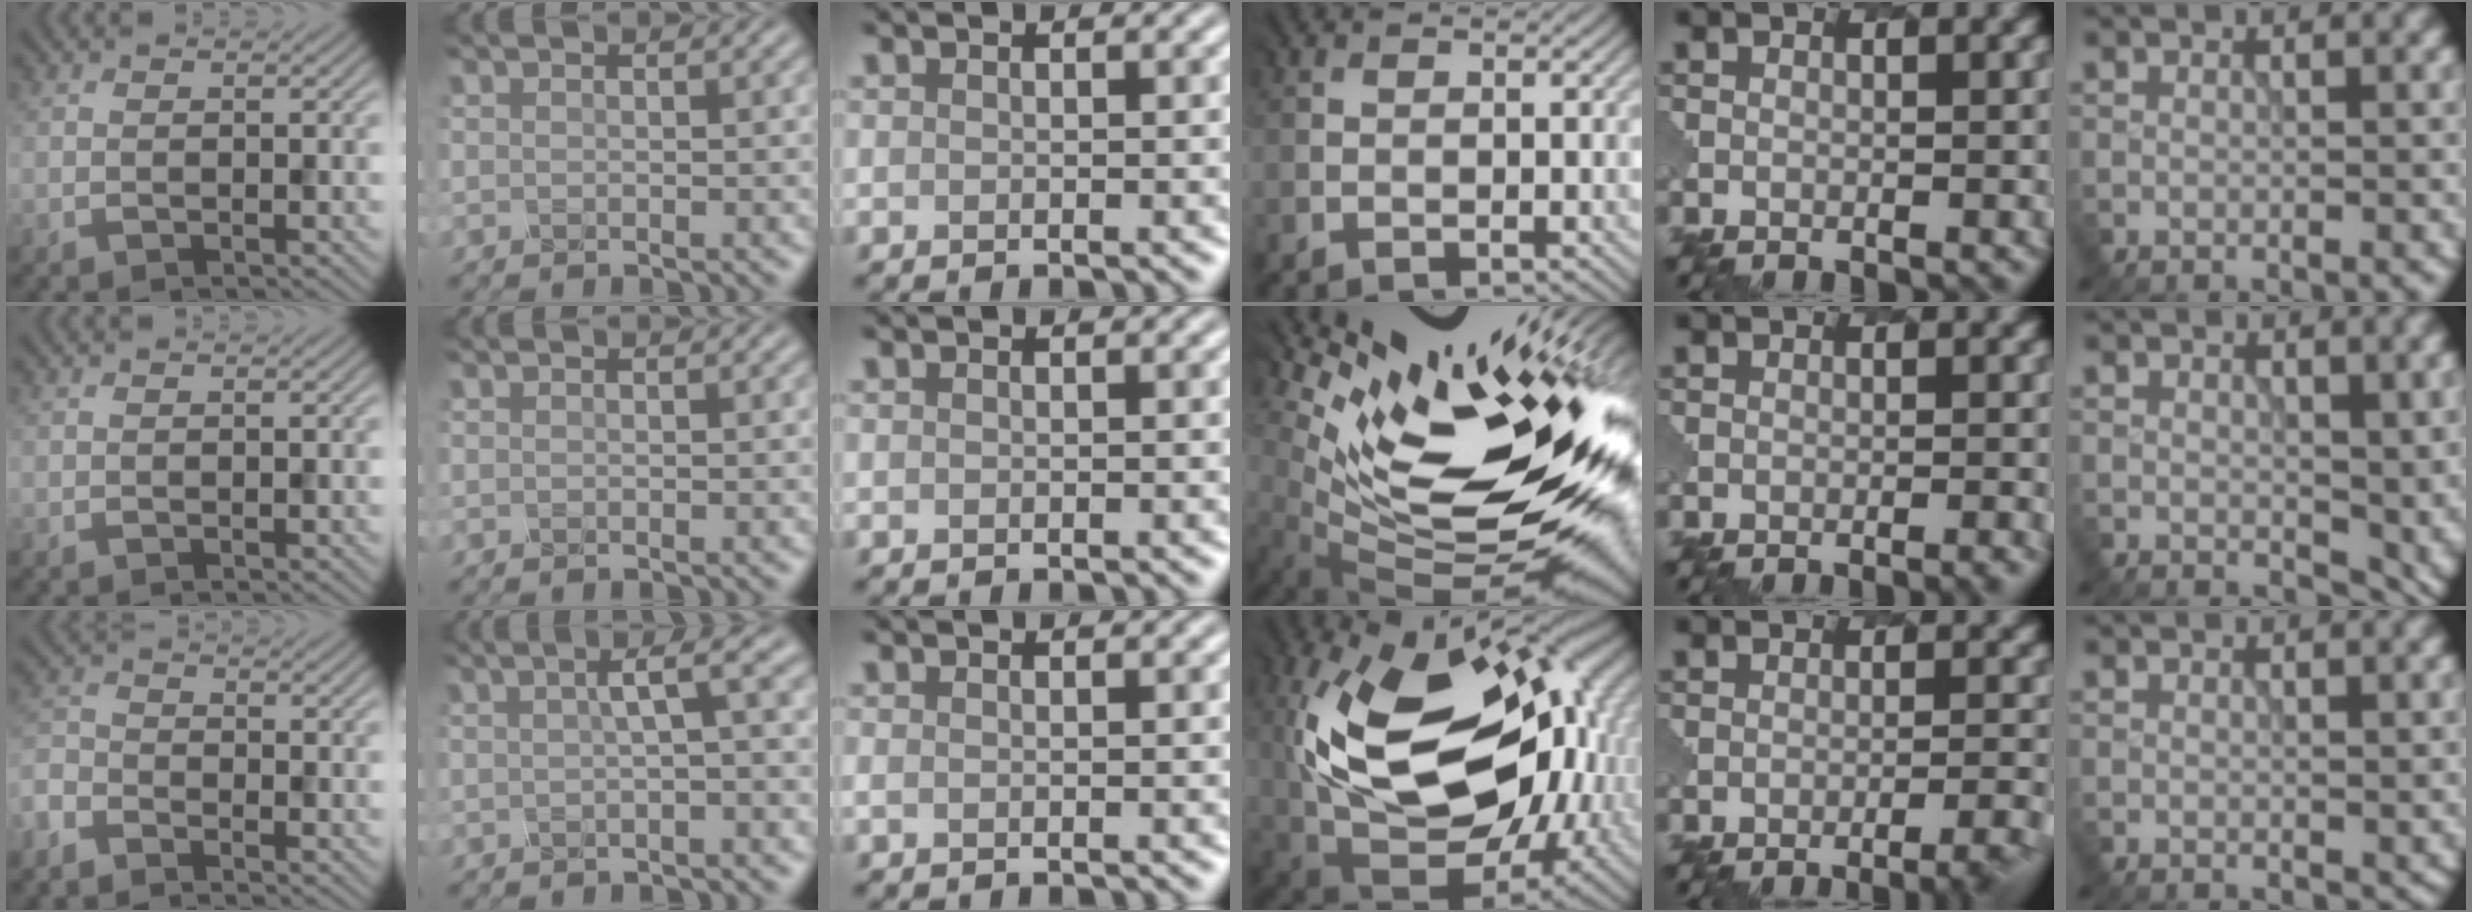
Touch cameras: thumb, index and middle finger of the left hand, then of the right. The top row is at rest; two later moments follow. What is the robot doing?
{"motion": "dispense", "object": "toothpaste"}